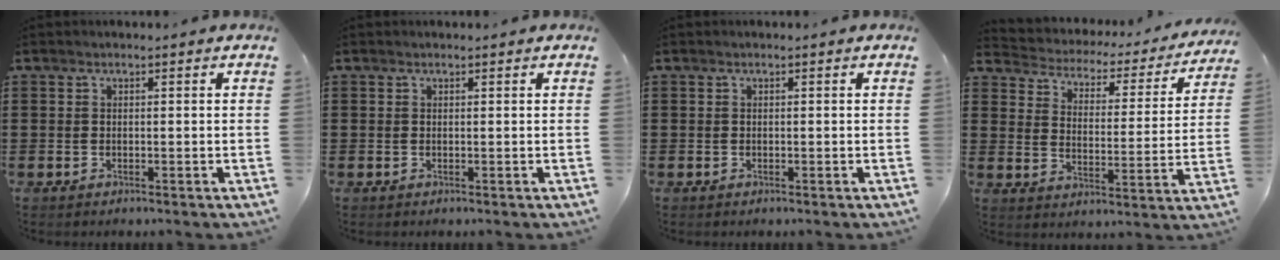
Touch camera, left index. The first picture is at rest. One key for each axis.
{"total": 0.0}
{"total": 0.0}
{"total": 2.4, "fx": 2.2, "fy": 0.8, "fz": 0.3, "tx": -0.026, "ty": -0.023, "tz": 0.026}